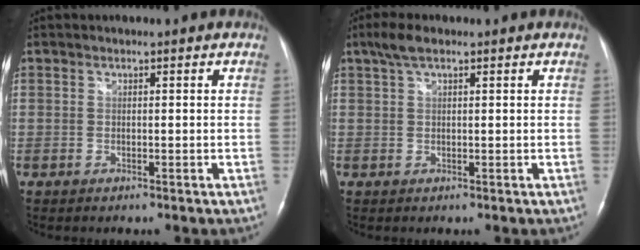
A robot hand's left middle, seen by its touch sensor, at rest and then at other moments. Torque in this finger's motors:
{"motor_torque": [0.34, 0.11, -0.02, 0.04]}